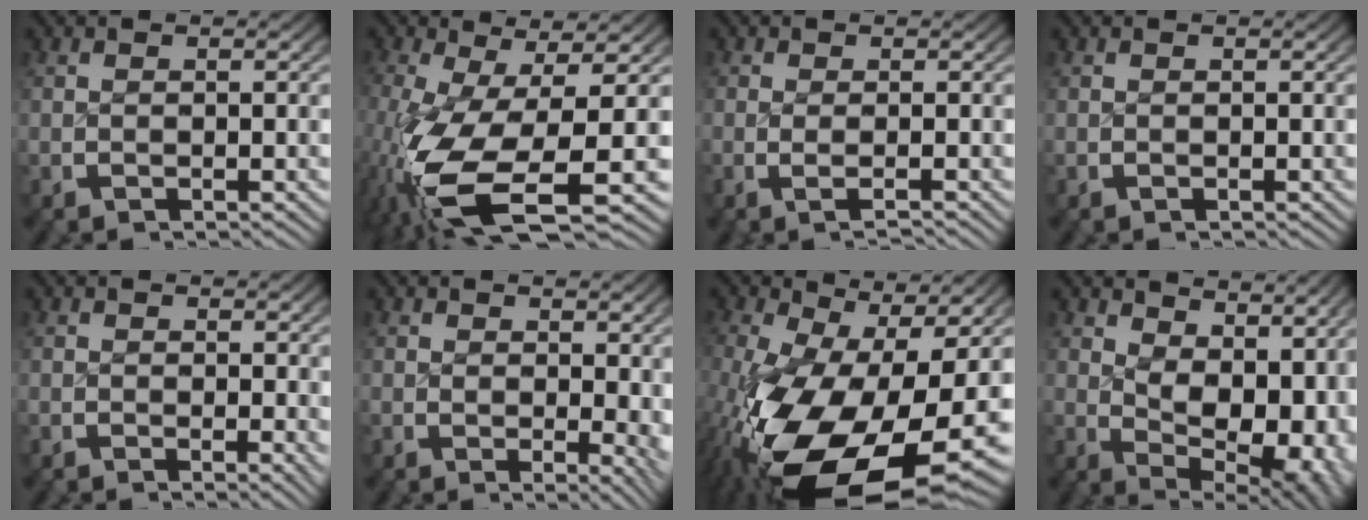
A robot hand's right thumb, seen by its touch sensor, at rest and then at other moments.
{"total": 13.6, "force": [-3.1, 7.5, 10.9], "torque": [-0.254, -0.060, -0.014]}
{"total": 1.3, "force": [-0.5, 0.1, 1.2], "torque": [-0.028, -0.005, -0.009]}
{"total": 0.0}
{"total": 1.0, "force": [0.3, 0.4, 0.9], "torque": [-0.006, -0.005, 0.004]}
{"total": 2.6, "force": [0.6, 1.2, 2.2], "torque": [-0.020, -0.019, 0.014]}
{"total": 20.6, "force": [-3.7, 12.3, 16.1], "torque": [-0.317, -0.091, -0.006]}
{"total": 9.2, "force": [0.9, 5.5, 7.3], "torque": [-0.117, -0.040, 0.036]}